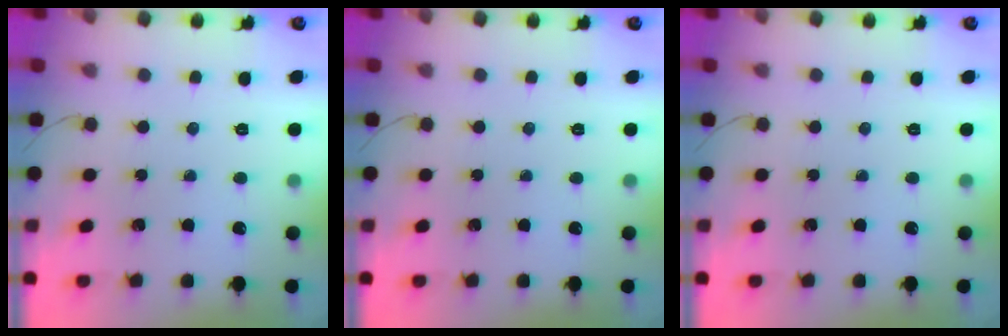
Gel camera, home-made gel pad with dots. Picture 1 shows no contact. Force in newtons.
{"total": 0.0}
{"total": 0.0}